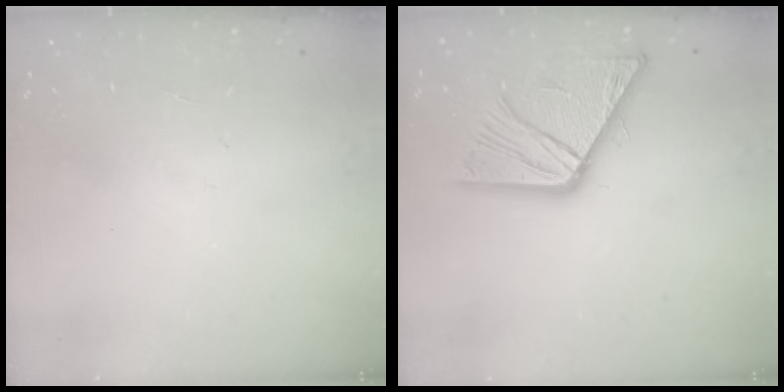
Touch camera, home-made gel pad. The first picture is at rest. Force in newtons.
{"total": 14.6, "press": 14.6, "slide": 1.5}